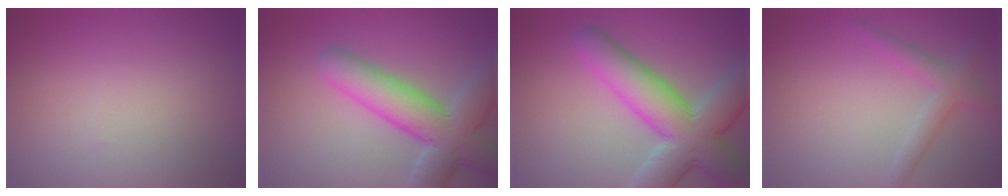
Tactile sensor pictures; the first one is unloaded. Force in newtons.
{"total": 8.2, "press": 8.1, "slide": 0.7}
{"total": 9.6, "press": 9.6, "slide": 0.8}
{"total": 2.4, "press": 2.4, "slide": 0.2}